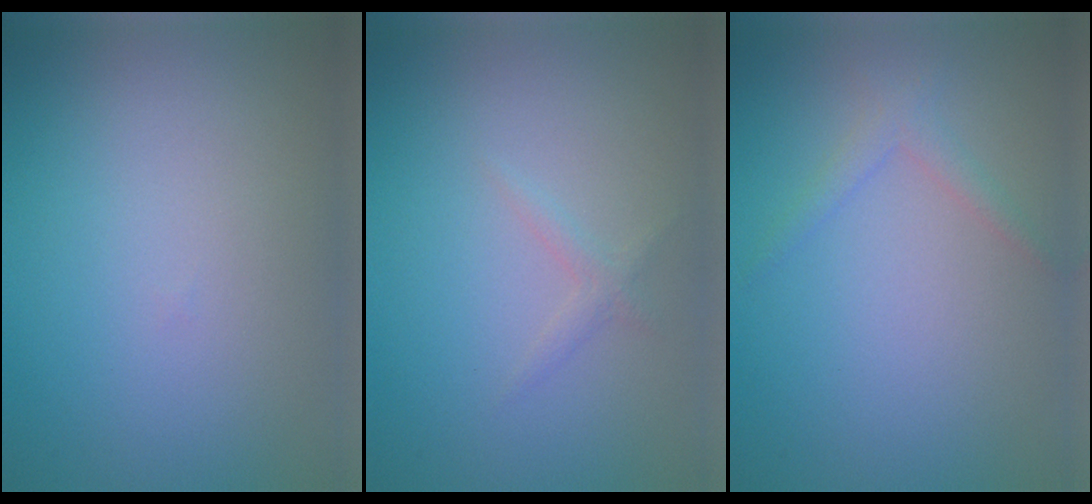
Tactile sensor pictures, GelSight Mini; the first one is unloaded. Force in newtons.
{"total": 0.9, "press": 0.9, "slide": 0.0}
{"total": 1.3, "press": 1.3, "slide": 0.1}